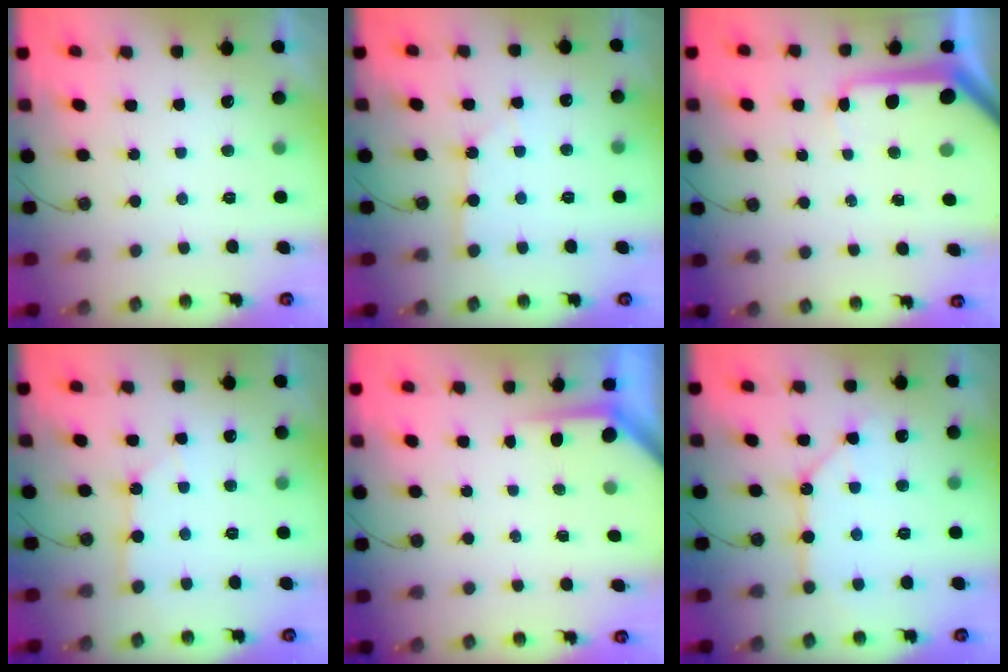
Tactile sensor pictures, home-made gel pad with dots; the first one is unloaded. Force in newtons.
{"total": 3.0, "press": 3.0, "slide": 0.4}
{"total": 10.1, "press": 10.1, "slide": 1.1}
{"total": 2.2, "press": 2.2, "slide": 0.4}
{"total": 3.4, "press": 3.4, "slide": 0.3}
{"total": 11.4, "press": 11.3, "slide": 1.1}